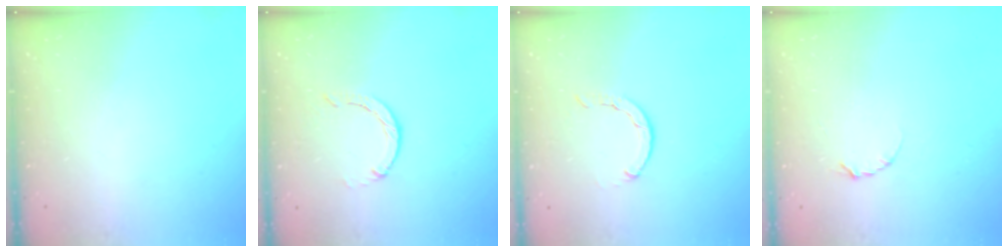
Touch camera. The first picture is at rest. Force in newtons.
{"total": 0.0}
{"total": 1.5, "press": 1.5, "slide": 0.2}
{"total": 2.3, "press": 2.3, "slide": 0.4}